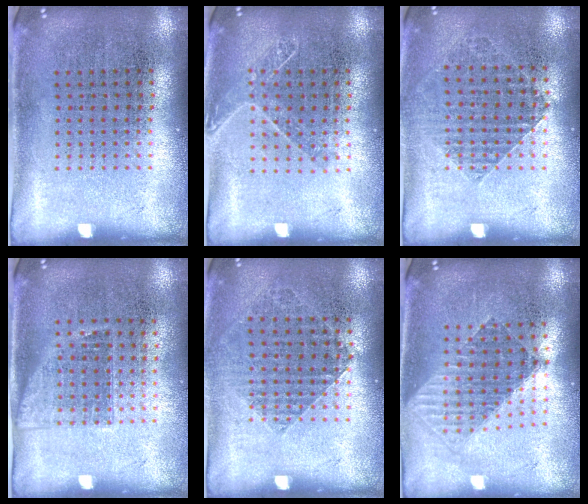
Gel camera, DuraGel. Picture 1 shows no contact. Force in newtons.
{"total": 1.2, "press": 1.0, "slide": 0.6}
{"total": 0.9, "press": 0.9, "slide": 0.1}
{"total": 1.2, "press": 1.0, "slide": 0.7}
{"total": 0.9, "press": 0.9, "slide": 0.2}
{"total": 1.5, "press": 1.3, "slide": 0.8}